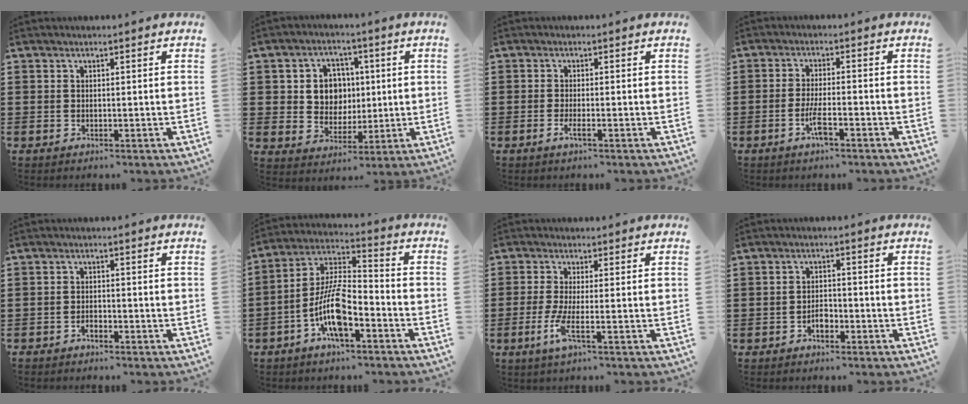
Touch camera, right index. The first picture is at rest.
{"total": 6.7, "force": [1.0, 6.0, 2.8], "torque": [-0.064, 0.015, 0.014]}
{"total": 1.7, "force": [-0.9, 0.2, 1.4], "torque": [-0.032, -0.004, -0.018]}
{"total": 4.3, "force": [-2.2, 0.7, 3.7], "torque": [-0.082, -0.006, -0.044]}
{"total": 1.4, "force": [-1.3, 0.5, 0.3], "torque": [-0.010, 0.000, -0.027]}
{"total": 10.5, "force": [-5.0, 3.6, 8.5], "torque": [-0.194, -0.003, -0.099]}
{"total": 4.2, "force": [-1.5, 0.3, 3.9], "torque": [-0.096, -0.016, -0.035]}
{"total": 2.4, "force": [-1.4, 1.3, 1.5], "torque": [-0.032, 0.004, -0.027]}